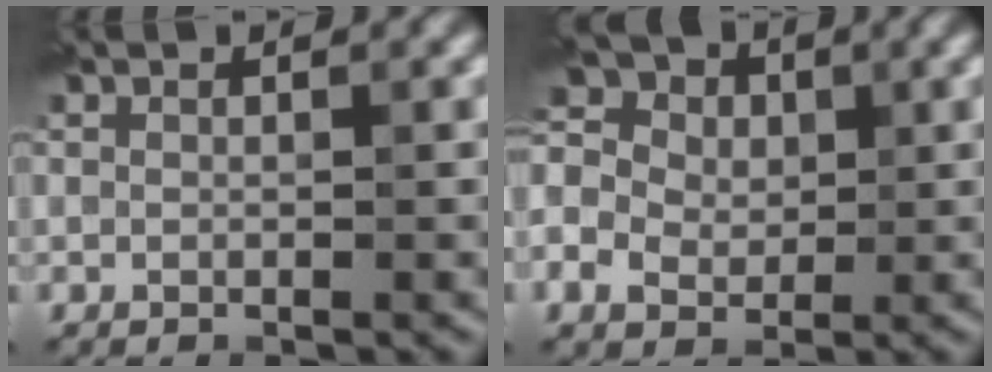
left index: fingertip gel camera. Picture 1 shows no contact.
{"total": 7.0, "force": [0.5, 5.8, 3.9], "torque": [-0.087, 0.027, -0.013]}